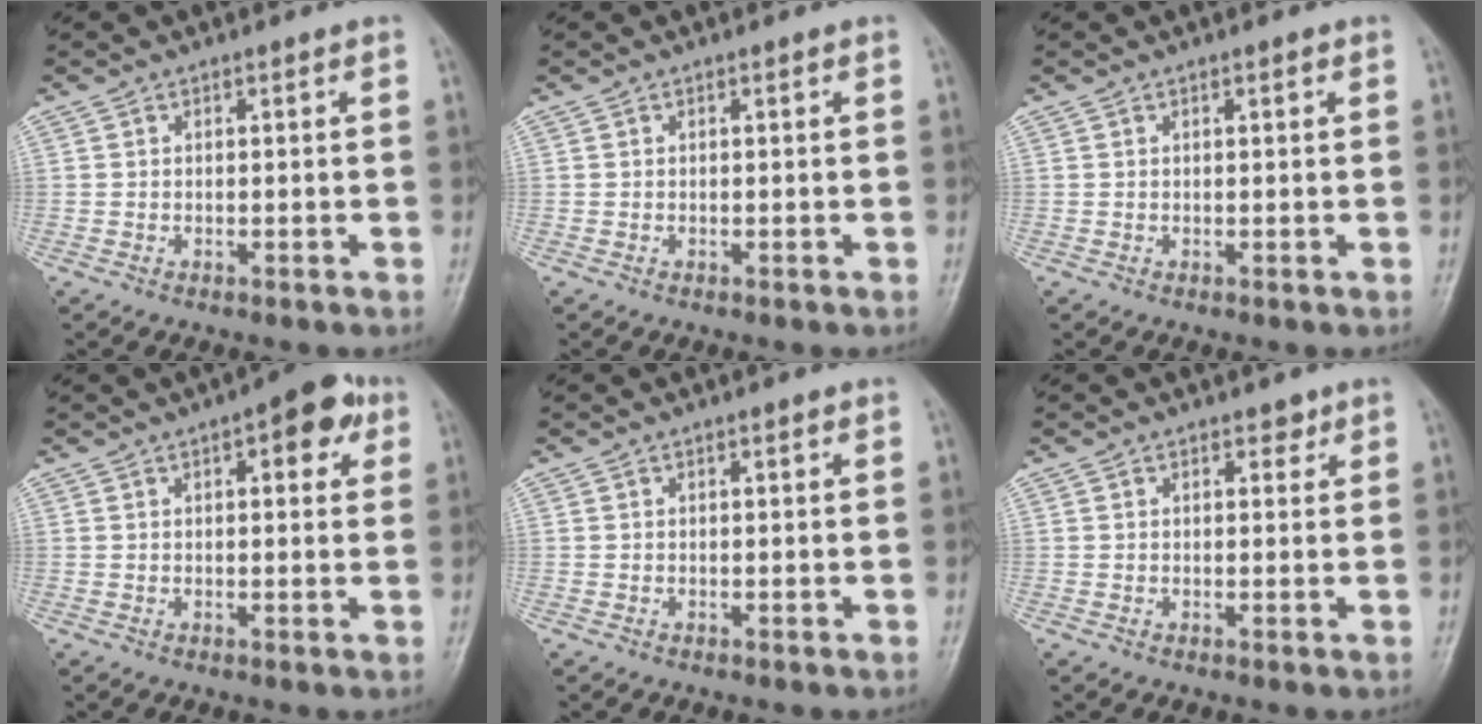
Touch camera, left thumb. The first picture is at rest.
{"total": 0.0}
{"total": 0.7, "force": [0.4, 0.2, 0.6], "torque": [-0.010, 0.000, 0.004]}
{"total": 7.4, "force": [3.1, 3.1, 6.0], "torque": [-0.051, 0.002, 0.029]}
{"total": 0.6, "force": [0.3, 0.1, 0.5], "torque": [-0.008, 0.000, 0.004]}
{"total": 1.7, "force": [1.1, 1.0, 0.8], "torque": [0.003, -0.004, 0.012]}